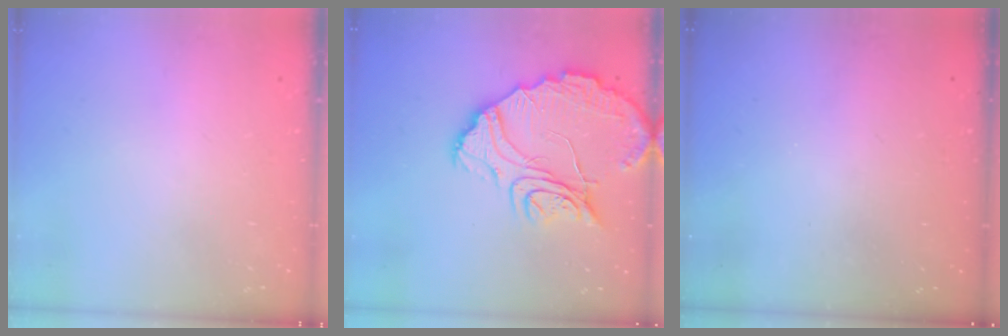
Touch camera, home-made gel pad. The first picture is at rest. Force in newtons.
{"total": 15.2, "press": 15.1, "slide": 1.6}
{"total": 3.3, "press": 3.3, "slide": 0.1}